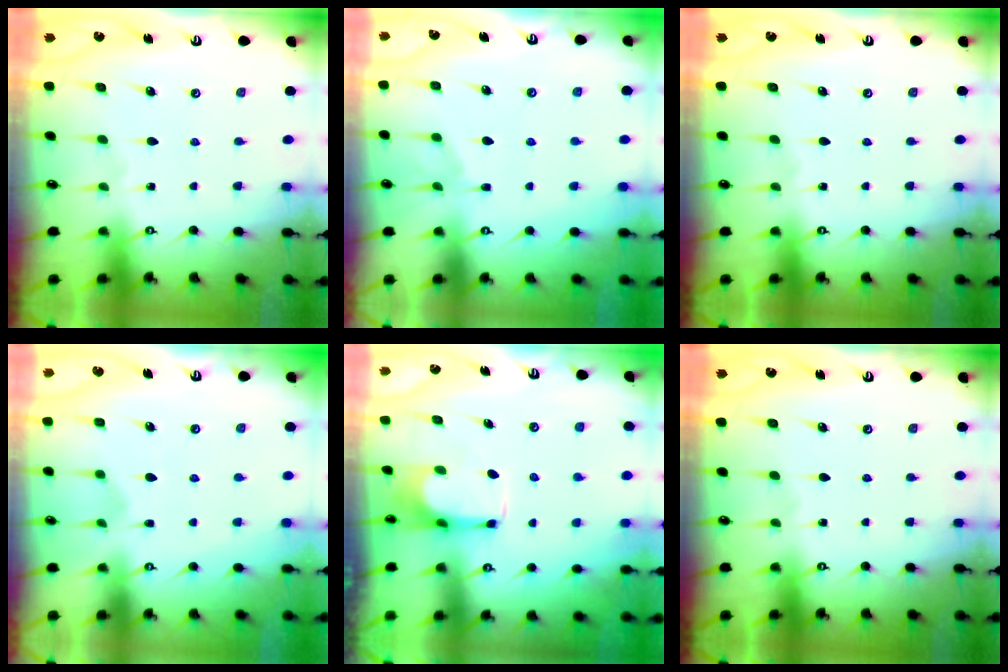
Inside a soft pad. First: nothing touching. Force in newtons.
{"total": 2.3, "press": 2.0, "slide": 1.2}
{"total": 0.0}
{"total": 2.8, "press": 2.6, "slide": 1.2}
{"total": 0.0}
{"total": 0.0}